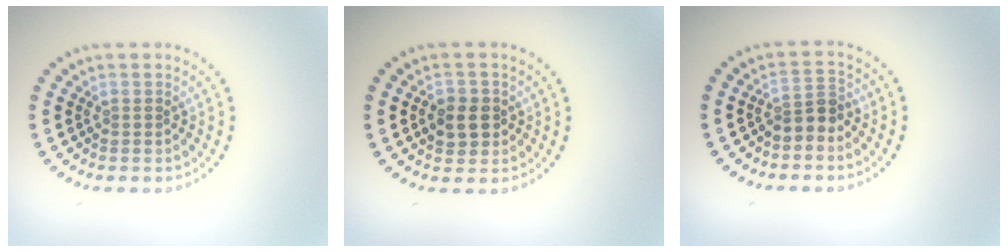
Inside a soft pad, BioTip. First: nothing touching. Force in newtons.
{"total": 2.7, "press": 2.6, "slide": 0.4}
{"total": 2.2, "press": 1.8, "slide": 1.3}